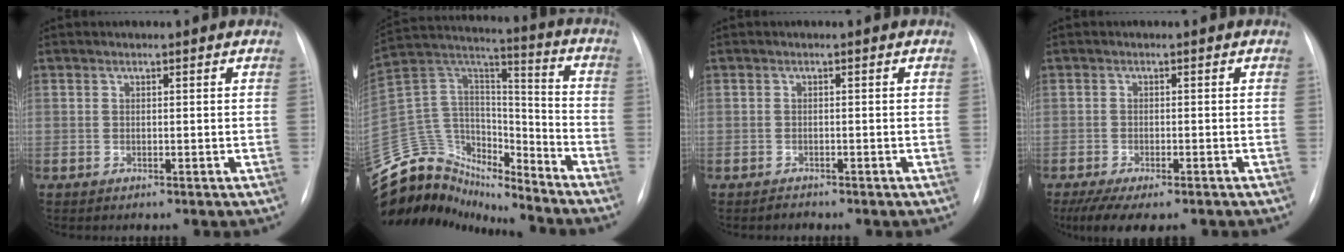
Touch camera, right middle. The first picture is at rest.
{"total": 20.1, "force": [-18.3, 7.3, 4.0], "torque": [-0.102, 0.083, -0.307]}
{"total": 0.7, "force": [-0.7, 0.2, -0.1], "torque": [-0.002, -0.003, -0.013]}
{"total": 8.3, "force": [-6.2, 2.6, 4.9], "torque": [-0.076, -0.014, -0.092]}